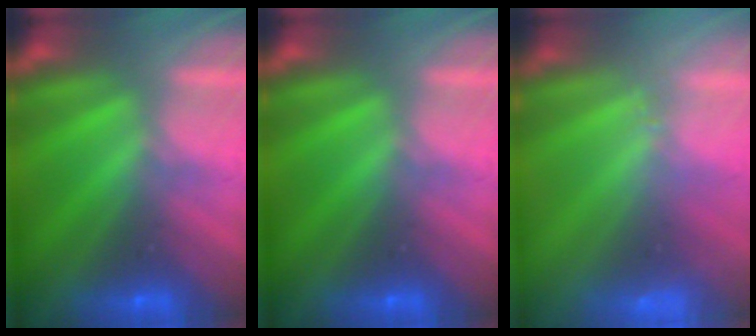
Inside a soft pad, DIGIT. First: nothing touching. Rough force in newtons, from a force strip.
{"total": 0.0}
{"total": 2.4}